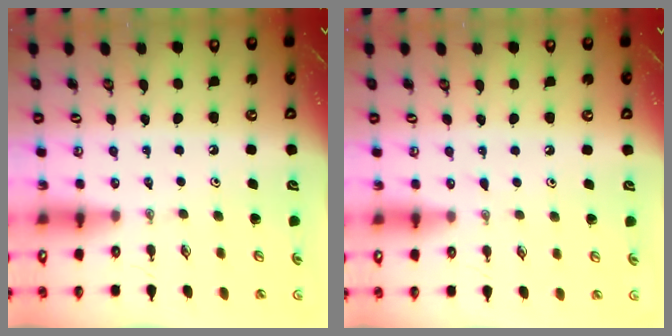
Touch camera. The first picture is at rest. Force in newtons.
{"total": 4.3, "press": 4.2, "slide": 0.5}